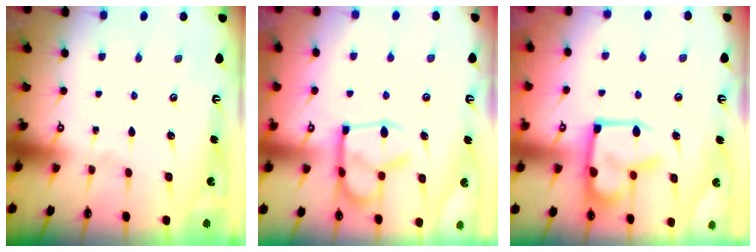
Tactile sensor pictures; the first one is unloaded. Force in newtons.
{"total": 14.2, "press": 14.1, "slide": 1.2}
{"total": 15.1, "press": 15.0, "slide": 1.3}